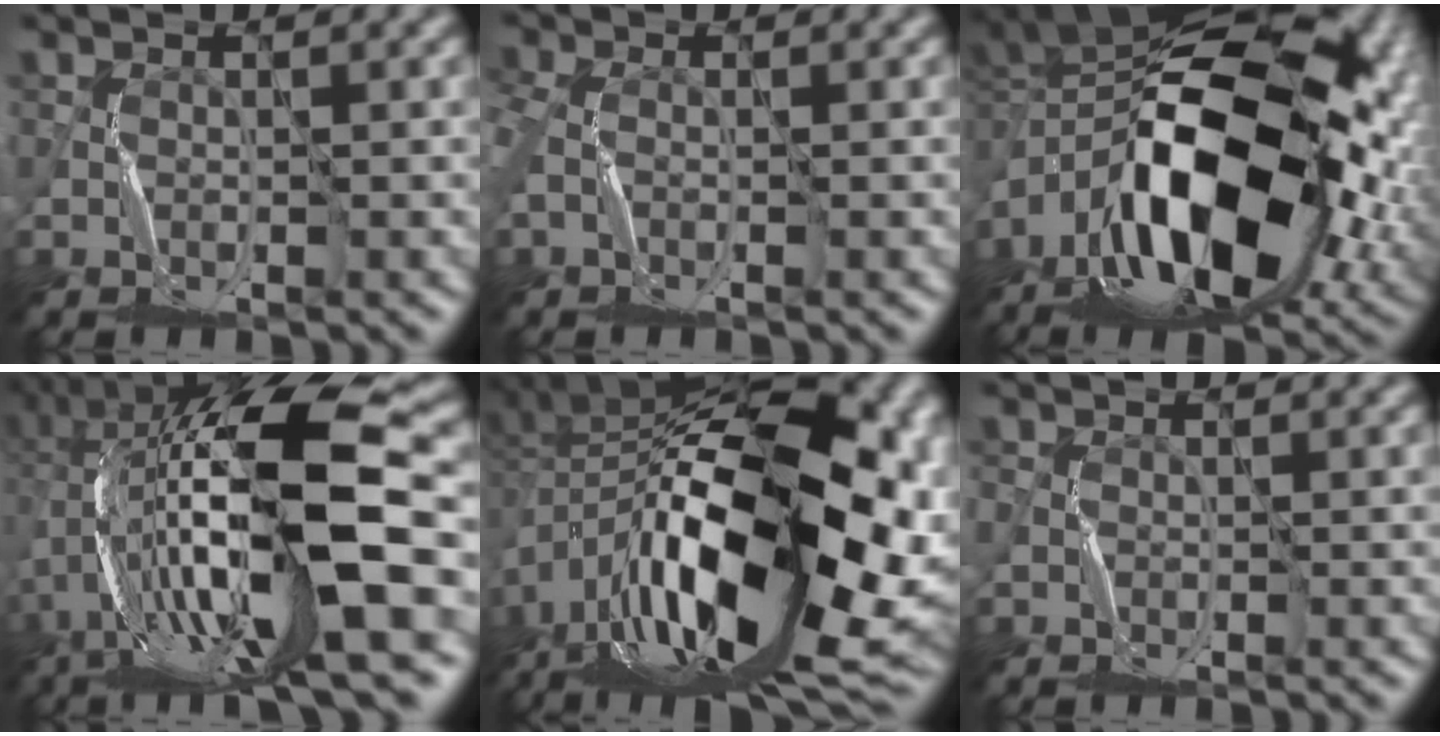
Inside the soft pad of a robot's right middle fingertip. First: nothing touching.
{"total": 2.2, "force": [-0.2, 1.4, 1.6], "torque": [-0.051, -0.005, -0.006]}
{"total": 17.4, "force": [-4.6, 8.9, 14.2], "torque": [-0.263, 0.021, -0.084]}
{"total": 16.4, "force": [-1.2, 4.5, 15.7], "torque": [-0.277, 0.033, -0.021]}
{"total": 20.4, "force": [-3.6, 10.6, 17.0], "torque": [-0.302, -0.004, -0.063]}
{"total": 0.6, "force": [-0.3, 0.5, 0.1], "torque": [0.003, -0.002, -0.004]}